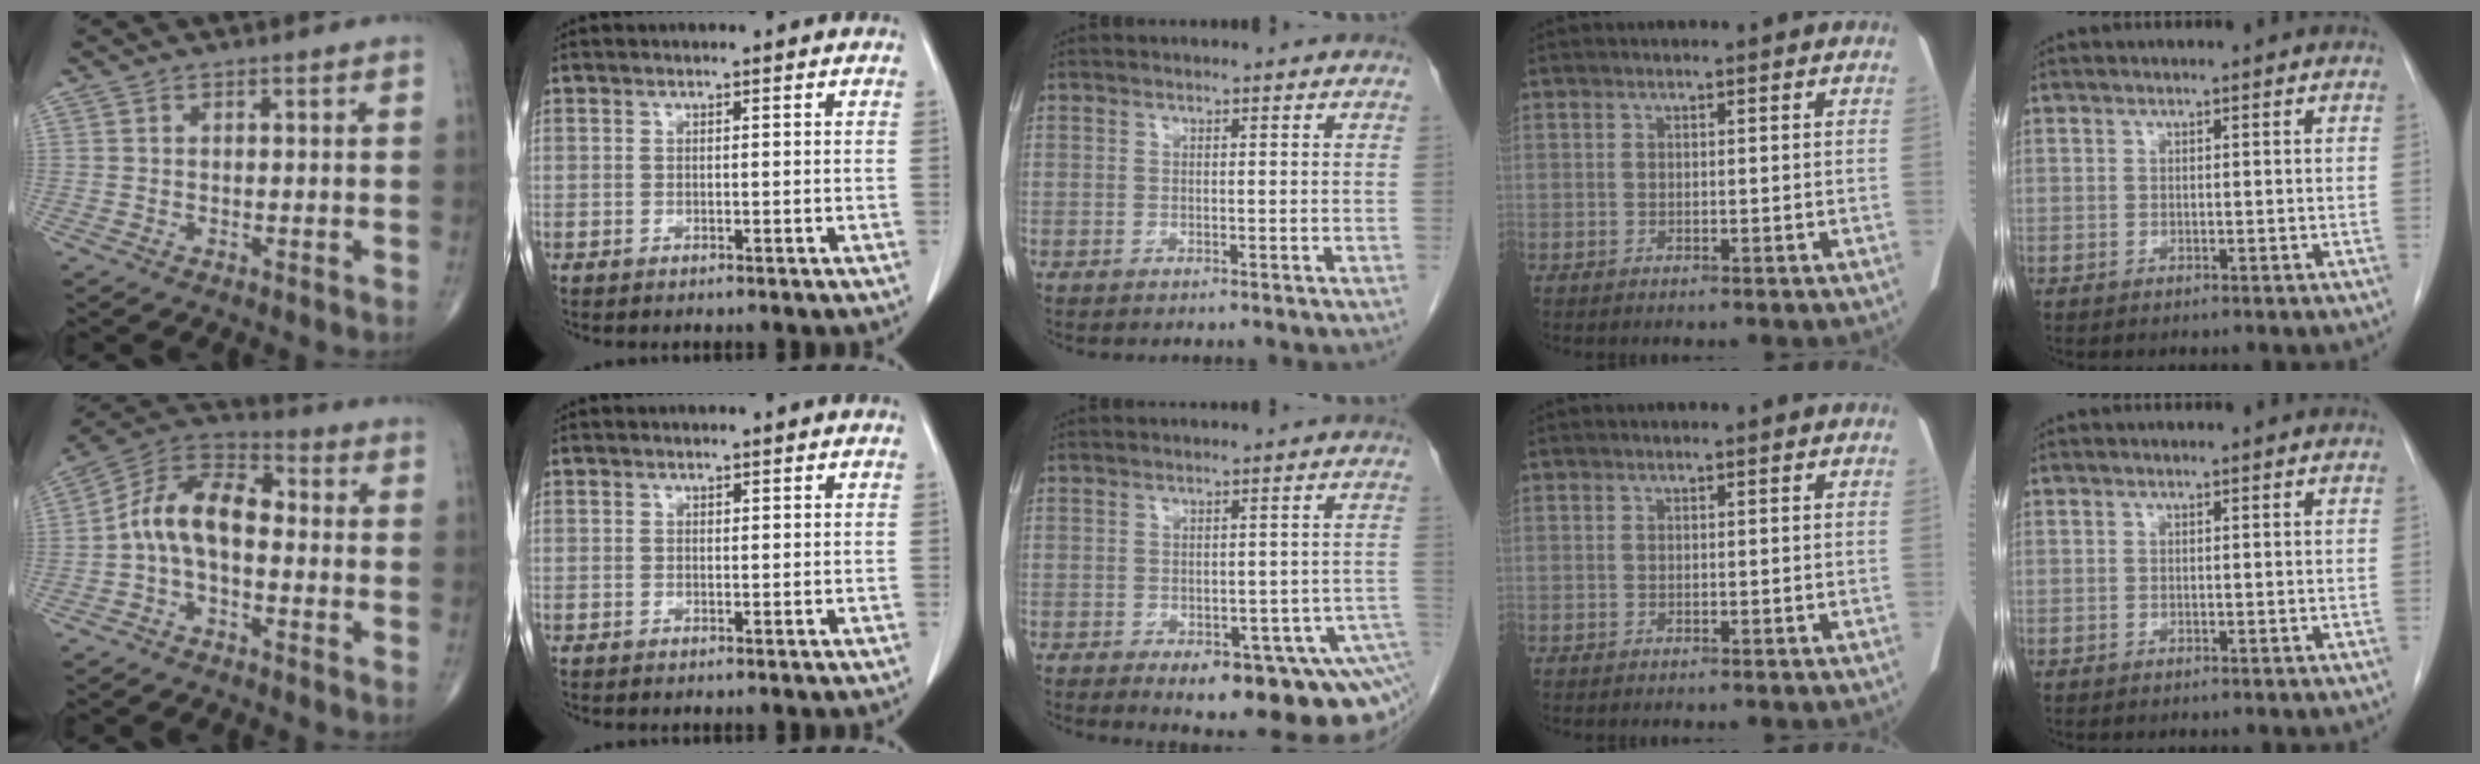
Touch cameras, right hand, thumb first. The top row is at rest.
{"thumb": {"total": 11.4, "force": [-1.4, 6.7, 9.1], "torque": [-0.152, 0.044, -0.039]}, "middle": {"total": 15.4, "force": [-8.3, 5.1, 12.0], "torque": [-0.082, 0.008, -0.092]}}